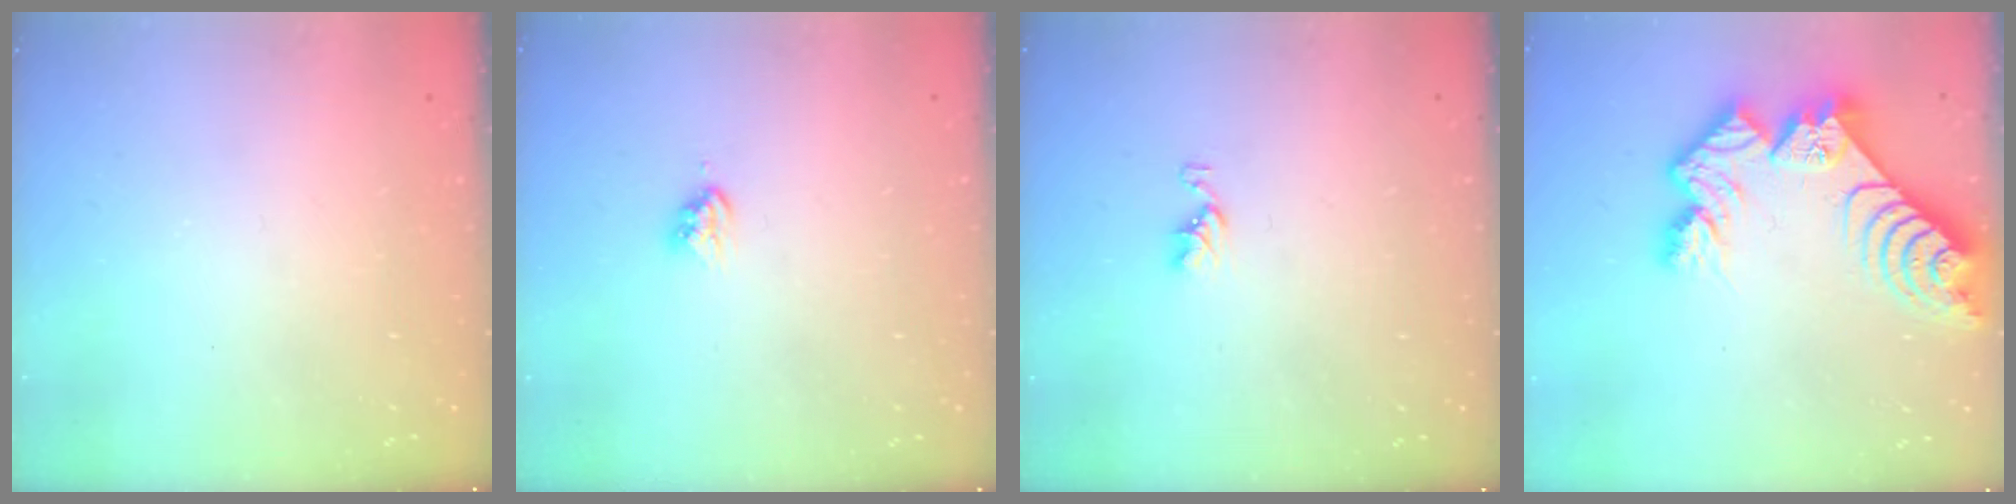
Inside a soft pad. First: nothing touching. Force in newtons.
{"total": 3.6, "press": 3.6, "slide": 0.3}
{"total": 3.3, "press": 3.3, "slide": 0.5}
{"total": 14.6, "press": 14.6, "slide": 1.3}